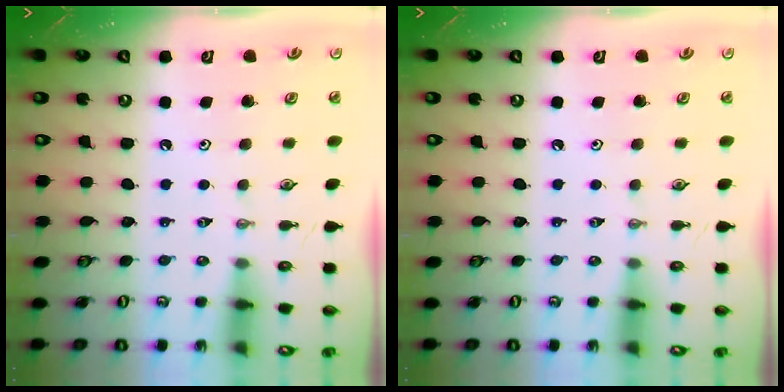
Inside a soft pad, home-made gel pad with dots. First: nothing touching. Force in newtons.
{"total": 0.0}